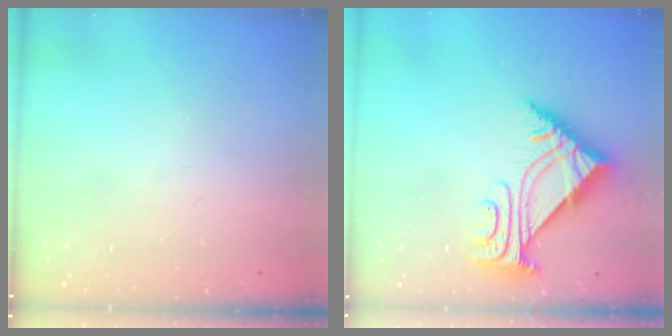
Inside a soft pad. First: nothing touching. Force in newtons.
{"total": 7.2, "press": 7.1, "slide": 0.9}